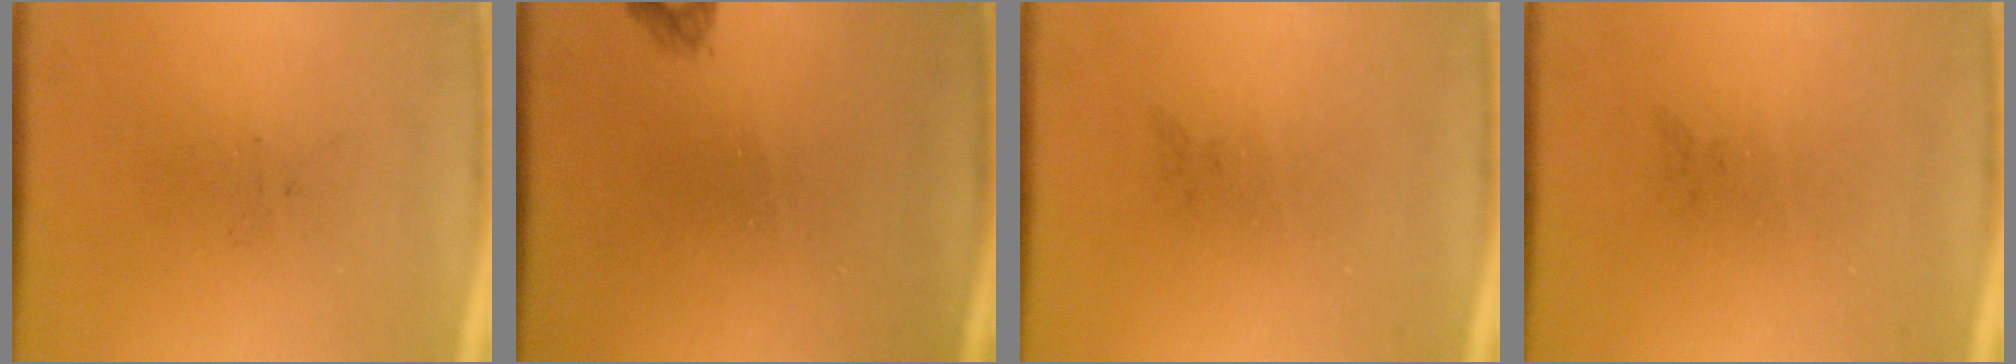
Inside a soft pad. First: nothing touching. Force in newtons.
{"total": 0.8}
{"total": 0.0}
{"total": 0.0}